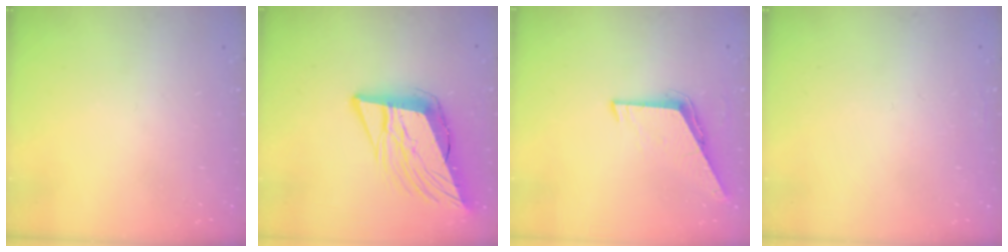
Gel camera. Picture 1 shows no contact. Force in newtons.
{"total": 15.9, "press": 15.3, "slide": 4.3}
{"total": 6.6, "press": 6.6, "slide": 0.4}
{"total": 0.9, "press": 0.9, "slide": 0.1}